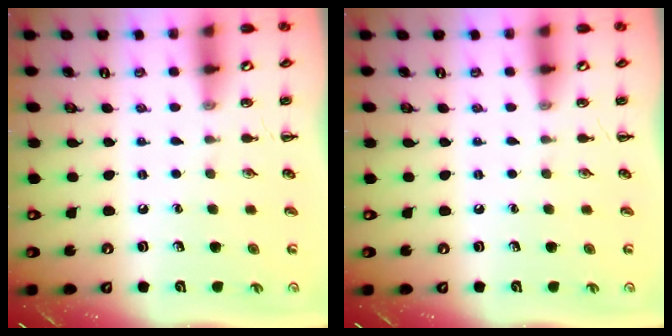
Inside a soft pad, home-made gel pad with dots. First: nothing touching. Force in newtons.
{"total": 0.0}